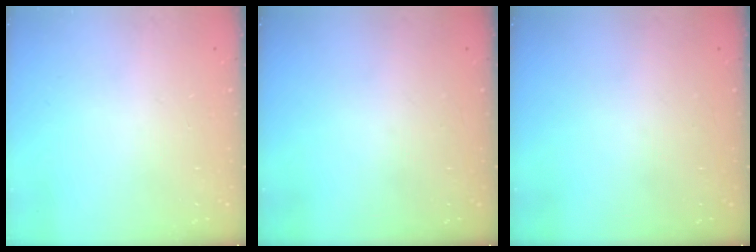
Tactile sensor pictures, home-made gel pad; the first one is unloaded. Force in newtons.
{"total": 0.0}
{"total": 0.0}